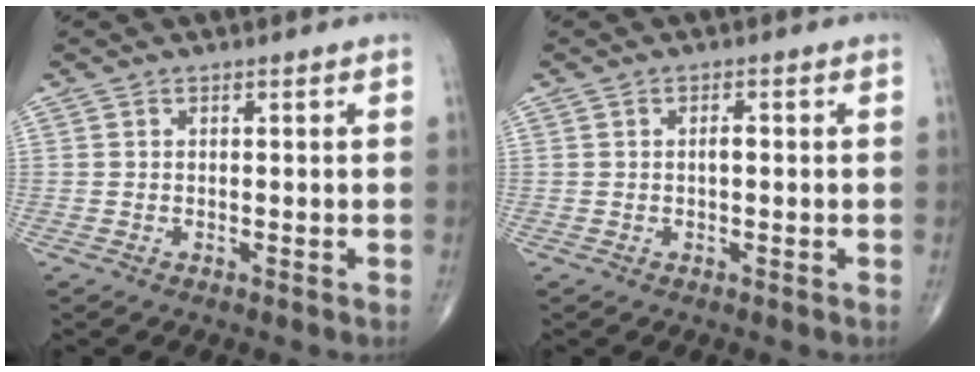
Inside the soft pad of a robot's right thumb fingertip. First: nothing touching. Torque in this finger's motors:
{"motor_torque": [0.65, 0.58, 0.48, 0.08, 0.00]}